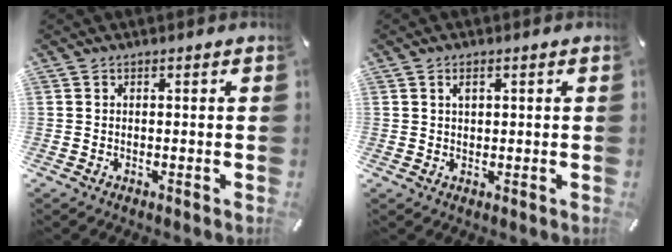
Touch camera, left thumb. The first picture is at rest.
{"total": 2.2, "force": [0.9, 1.4, 1.5], "torque": [-0.025, 0.002, 0.013]}